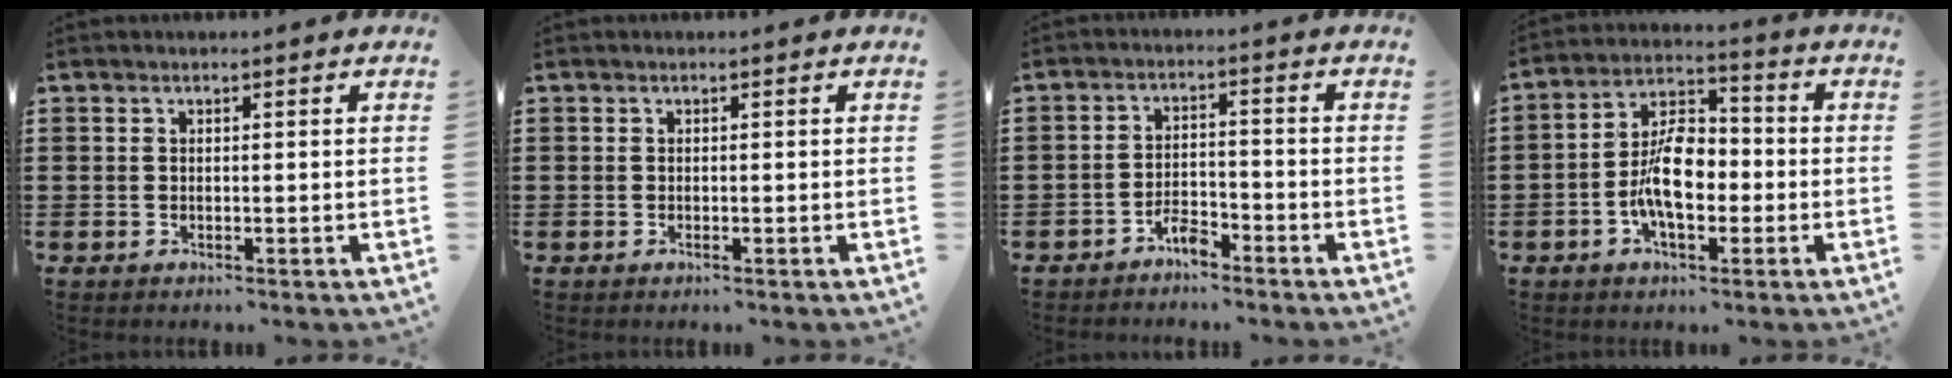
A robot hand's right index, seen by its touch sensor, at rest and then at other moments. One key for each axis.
{"total": 0.0}
{"total": 3.3, "fx": -2.8, "fy": 0.9, "fz": 1.4, "tx": -0.028, "ty": 0.009, "tz": -0.055}
{"total": 9.1, "fx": -2.0, "fy": 4.8, "fz": 7.5, "tx": -0.148, "ty": 0.004, "tz": -0.042}